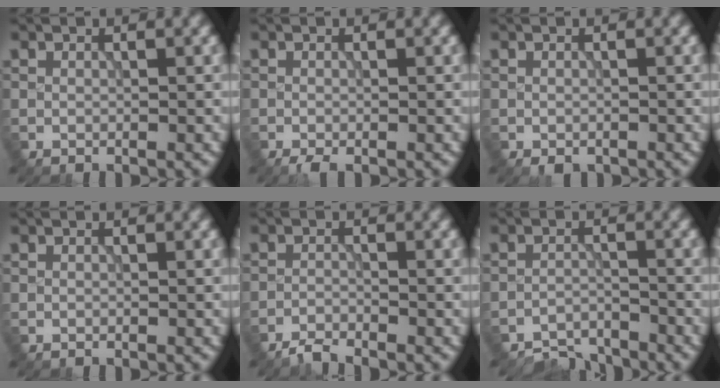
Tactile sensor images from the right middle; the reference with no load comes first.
{"total": 1.2, "force": [-0.8, 0.3, 0.8], "torque": [-0.014, -0.002, -0.014]}
{"total": 0.7, "force": [-0.5, 0.4, 0.3], "torque": [-0.002, -0.004, -0.007]}
{"total": 0.0}
{"total": 1.8, "force": [-1.8, 0.2, 0.4], "torque": [-0.006, -0.001, -0.040]}
{"total": 4.2, "force": [-4.1, 1.0, 0.5], "torque": [-0.005, -0.006, -0.073]}